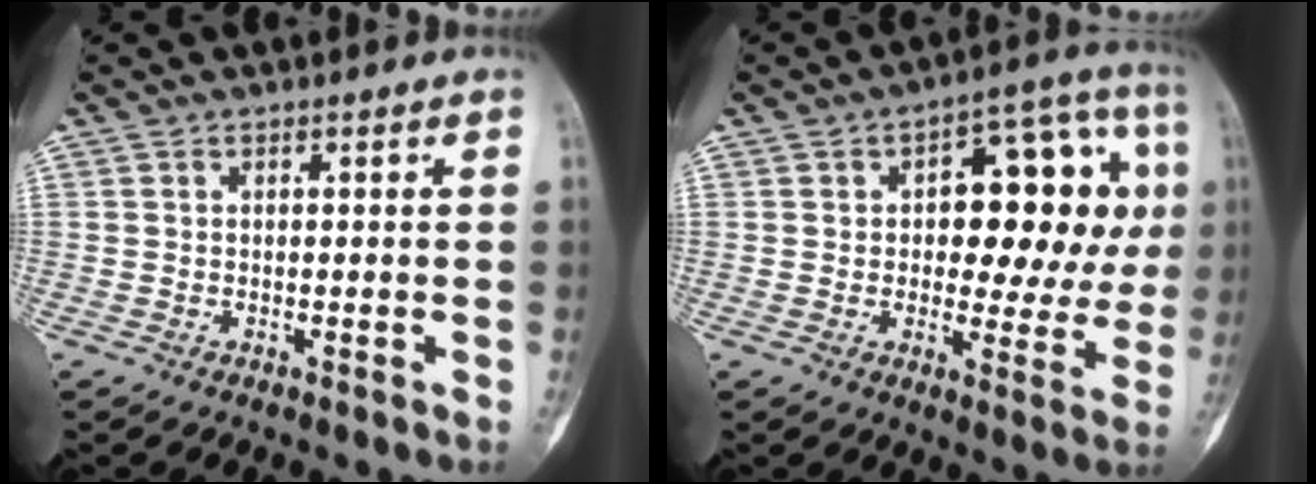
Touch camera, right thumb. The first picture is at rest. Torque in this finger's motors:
{"motor_torque": [0.70, 2.68, 0.42, -0.25, 0.21]}